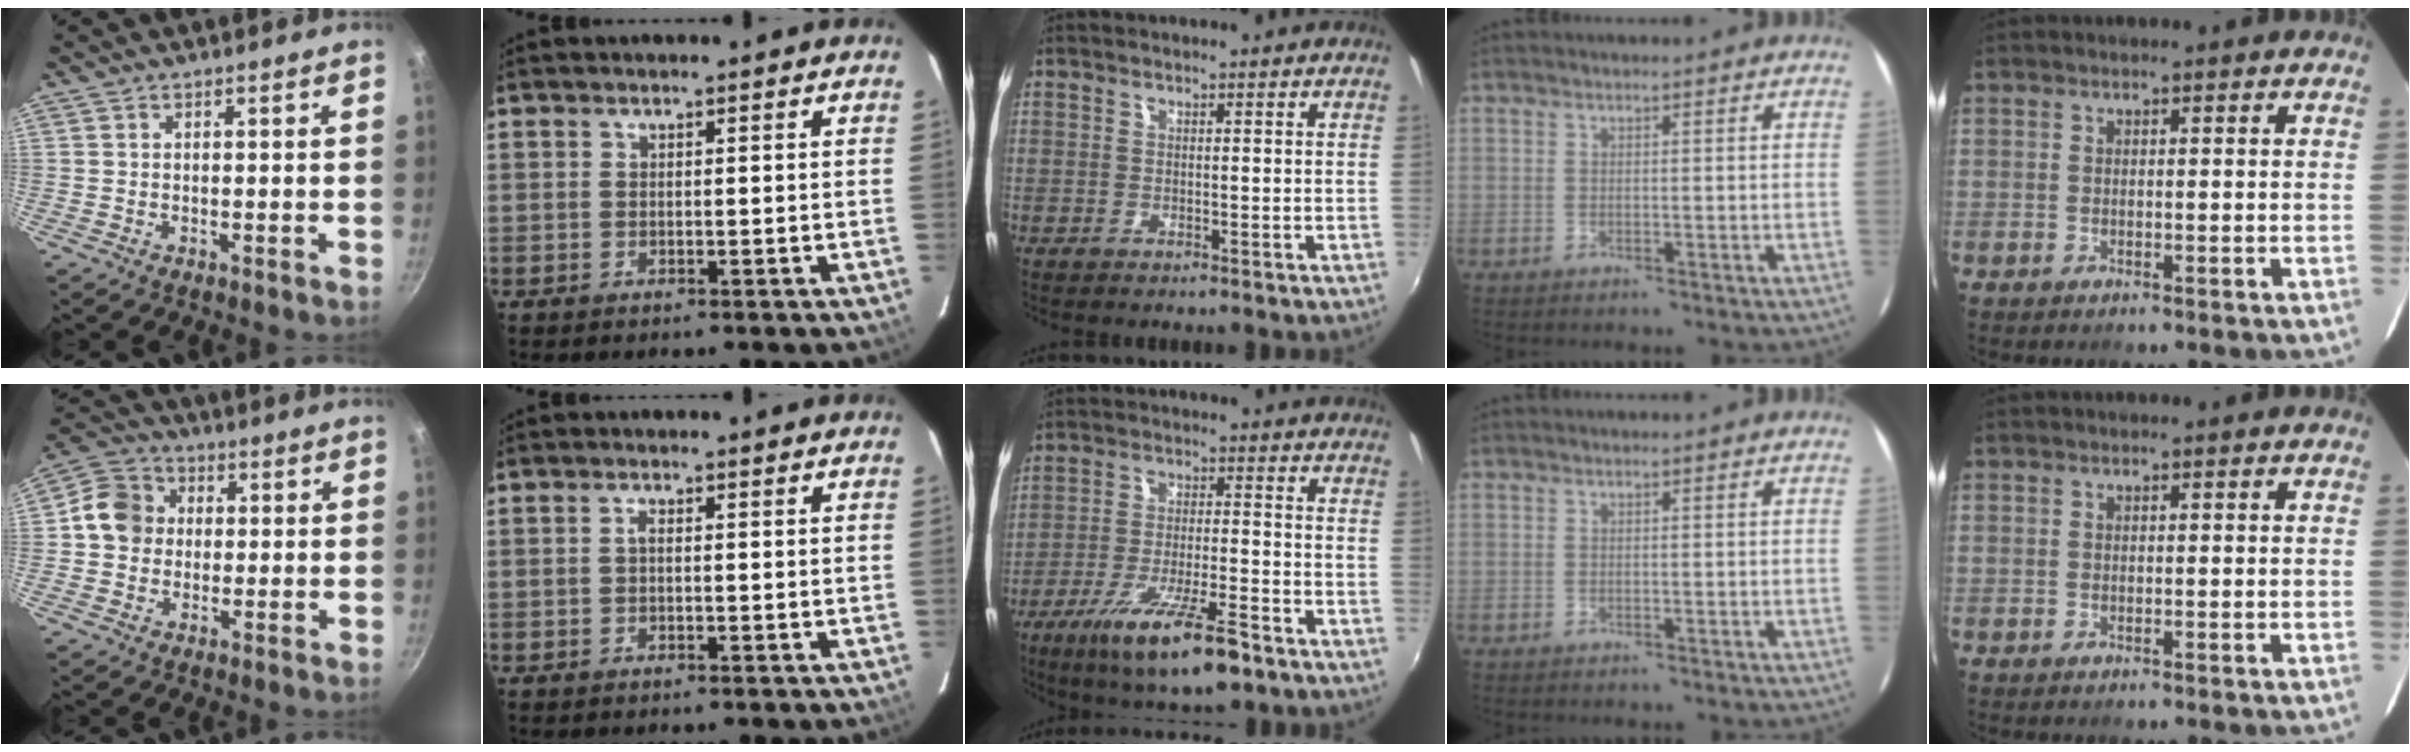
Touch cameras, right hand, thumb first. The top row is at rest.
{"thumb": {"total": 8.8, "force": [0.4, 7.8, 3.9], "torque": [-0.037, 0.017, -0.015]}, "index": {"total": 0.7, "force": [-0.1, 0.3, 0.7], "torque": [-0.013, 0.005, -0.004]}, "middle": {"total": 13.5, "force": [-8.7, 2.7, 9.9], "torque": [-0.196, -0.029, -0.148]}}